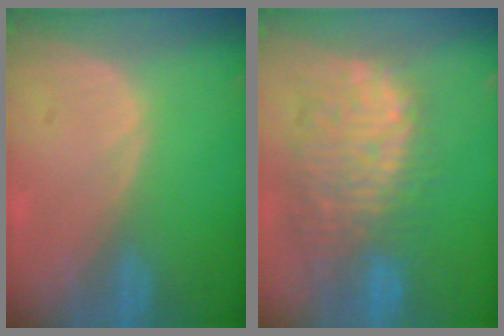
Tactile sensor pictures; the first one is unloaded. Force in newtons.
{"total": 11.5, "press": 10.5, "slide": 4.8}